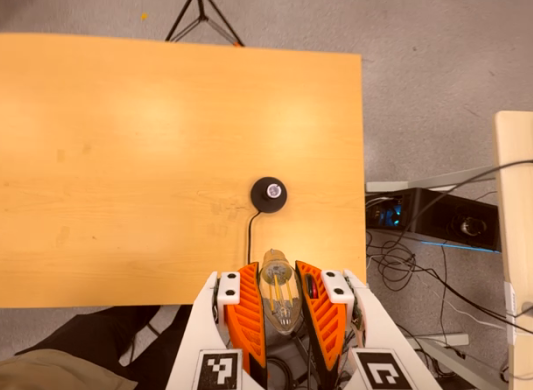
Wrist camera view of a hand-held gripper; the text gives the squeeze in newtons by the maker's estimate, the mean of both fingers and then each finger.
{"total": 18.4, "left": 19.7, "right": 17.0}